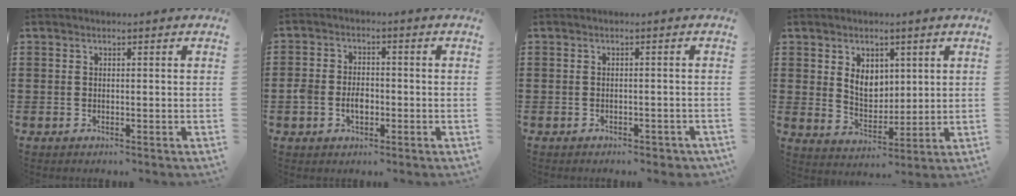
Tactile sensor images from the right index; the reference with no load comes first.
{"total": 3.7, "force": [-1.0, 2.7, 2.4], "torque": [-0.046, -0.001, -0.022]}
{"total": 0.9, "force": [-0.8, 0.2, 0.3], "torque": [-0.011, -0.004, -0.016]}
{"total": 5.4, "force": [1.8, 4.0, 3.1], "torque": [-0.059, 0.005, 0.029]}